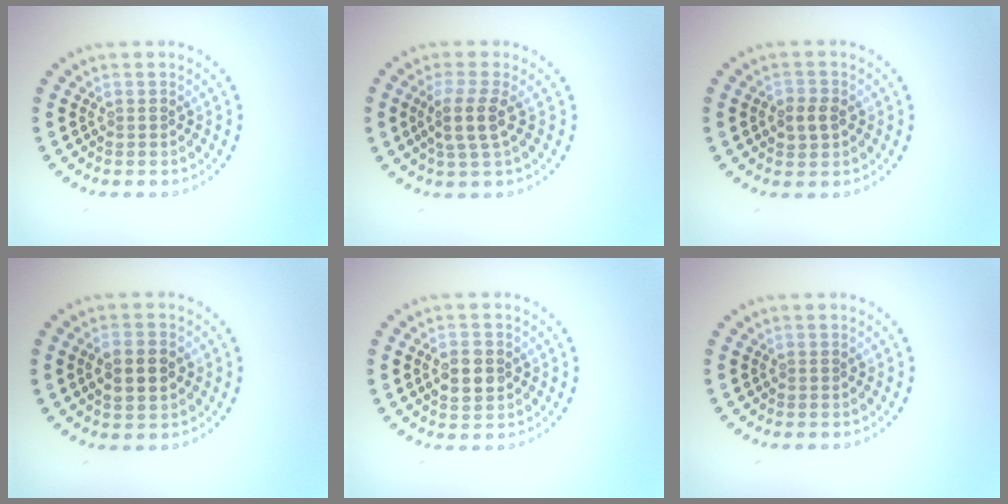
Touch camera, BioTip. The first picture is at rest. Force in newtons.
{"total": 2.8, "press": 2.3, "slide": 1.6}
{"total": 2.0, "press": 2.0, "slide": 0.2}
{"total": 3.2, "press": 3.2, "slide": 0.3}
{"total": 2.6, "press": 2.6, "slide": 0.1}
{"total": 0.0}